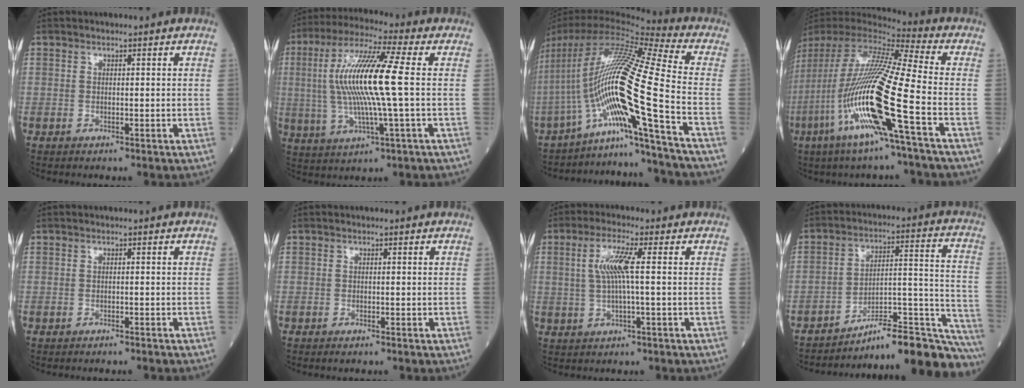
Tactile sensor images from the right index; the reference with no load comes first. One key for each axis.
{"total": 14.6, "fx": 0.9, "fy": 0.4, "fz": 14.6, "tx": -0.299, "ty": 0.011, "tz": 0.012}
{"total": 21.0, "fx": -9.5, "fy": -2.5, "fz": 18.6, "tx": -0.384, "ty": 0.006, "tz": -0.177}
{"total": 22.4, "fx": -7.0, "fy": 0.4, "fz": 21.3, "tx": -0.470, "ty": -0.039, "tz": -0.148}
{"total": 2.1, "fx": -2.0, "fy": 0.2, "fz": 0.7, "tx": -0.014, "ty": -0.002, "tz": -0.024}
{"total": 0.7, "fx": -0.6, "fy": 0.1, "fz": 0.4, "tx": -0.011, "ty": -0.002, "tz": -0.009}
{"total": 5.5, "fx": 0.7, "fy": -0.1, "fz": 5.5, "tx": -0.119, "ty": 0.009, "tz": 0.014}
{"total": 21.7, "fx": -20.2, "fy": 1.6, "fz": 7.8, "tx": -0.040, "ty": 0.045, "tz": -0.284}